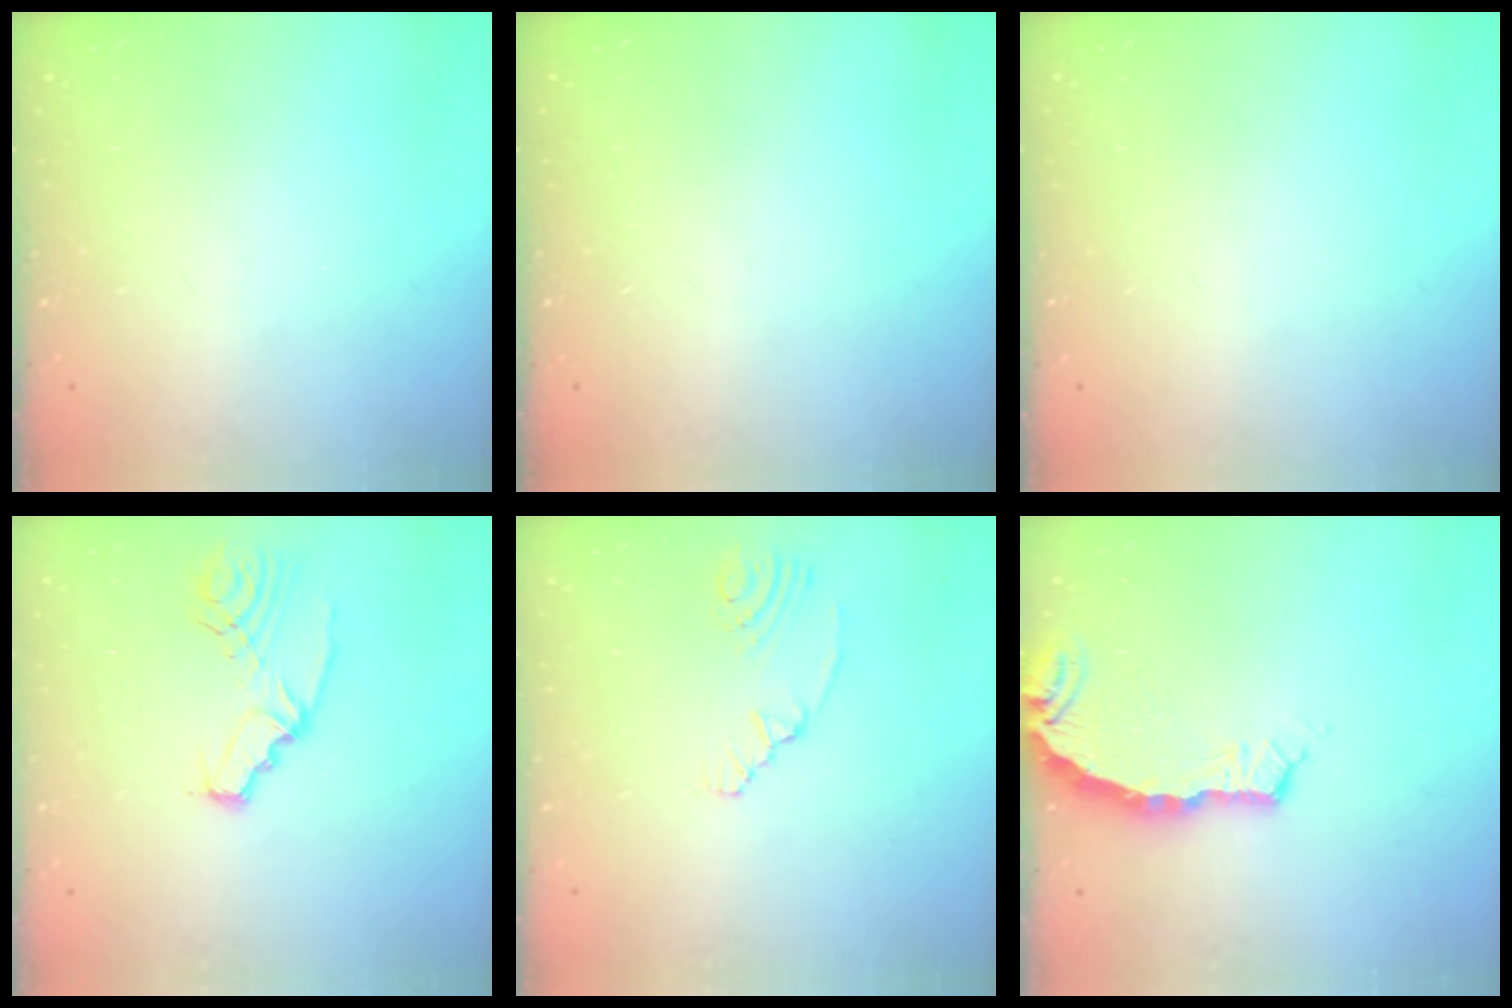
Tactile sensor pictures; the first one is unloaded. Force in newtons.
{"total": 0.0}
{"total": 0.0}
{"total": 7.0, "press": 7.0, "slide": 0.6}
{"total": 2.8, "press": 2.3, "slide": 1.7}
{"total": 5.7, "press": 5.7, "slide": 0.3}